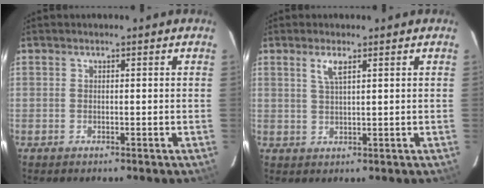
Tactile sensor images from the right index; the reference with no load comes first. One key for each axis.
{"total": 2.9, "fx": 1.5, "fy": 0.5, "fz": 2.4, "tx": -0.046, "ty": 0.002, "tz": 0.030}